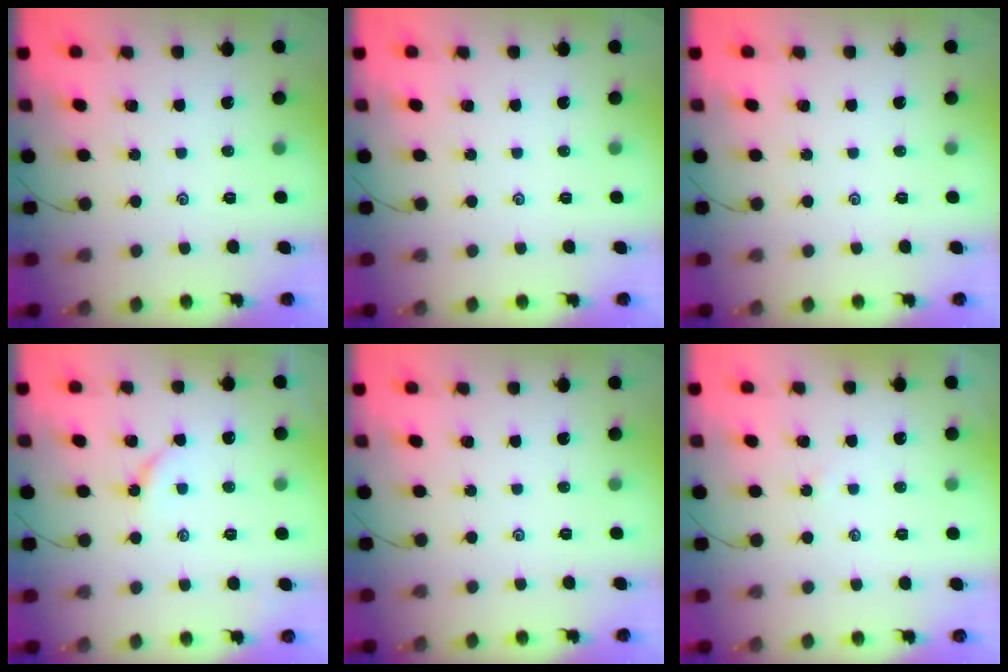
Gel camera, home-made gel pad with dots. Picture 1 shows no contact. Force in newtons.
{"total": 0.0}
{"total": 0.0}
{"total": 2.5, "press": 2.4, "slide": 0.4}
{"total": 0.0}
{"total": 1.8, "press": 1.7, "slide": 0.3}